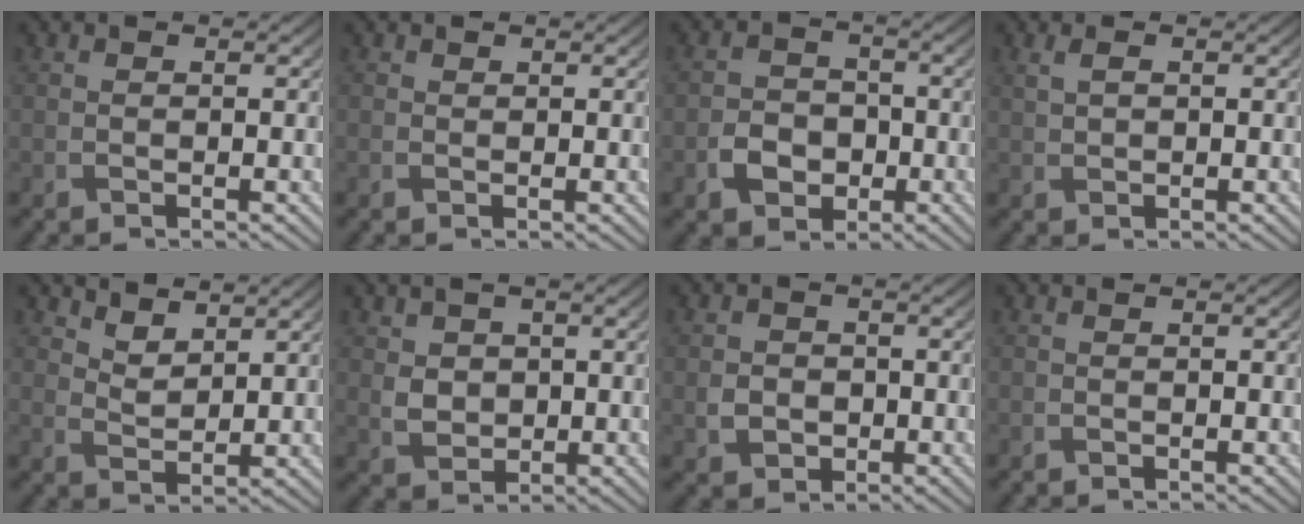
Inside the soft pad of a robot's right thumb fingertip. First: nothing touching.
{"total": 0.7, "force": [0.6, 0.5, 0.1], "torque": [0.000, -0.003, 0.010]}
{"total": 4.4, "force": [-1.7, 3.4, 2.1], "torque": [-0.036, -0.003, -0.032]}
{"total": 1.8, "force": [0.7, 0.9, 1.4], "torque": [-0.037, 0.003, 0.018]}
{"total": 3.8, "force": [2.9, 1.8, 1.8], "torque": [-0.042, -0.008, 0.059]}
{"total": 3.2, "force": [0.7, 2.6, 1.7], "torque": [-0.046, -0.004, 0.016]}
{"total": 2.8, "force": [-0.5, 2.5, 1.2], "torque": [-0.027, -0.005, -0.012]}
{"total": 0.0}